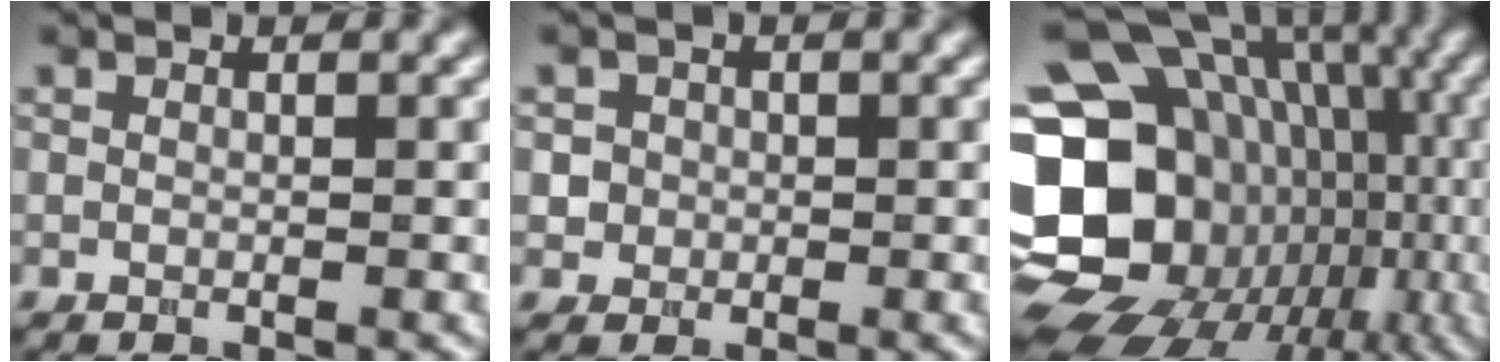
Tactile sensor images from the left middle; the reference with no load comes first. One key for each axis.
{"total": 1.8, "fx": 0.1, "fy": 1.7, "fz": 0.3, "tx": 0.010, "ty": -0.002, "tz": 0.010}
{"total": 22.5, "fx": -3.6, "fy": 19.1, "fz": 11.4, "tx": -0.186, "ty": 0.002, "tz": -0.081}